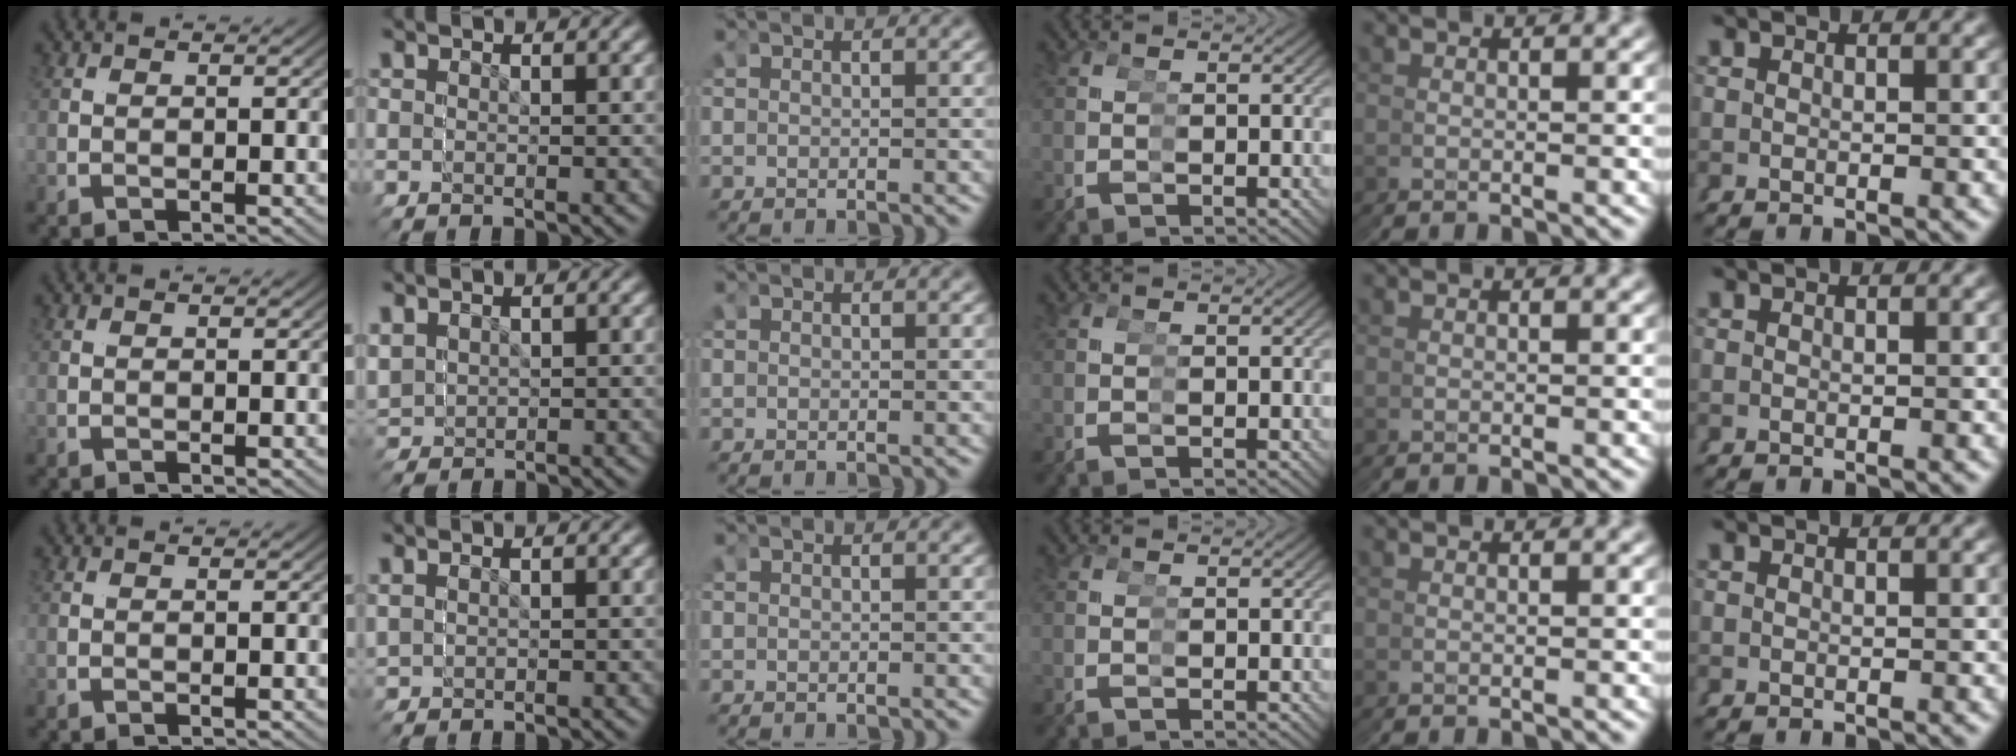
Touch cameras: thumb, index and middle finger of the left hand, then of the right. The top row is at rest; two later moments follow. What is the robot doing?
{"motion": "grasp_and_lifting", "object": "markers"}